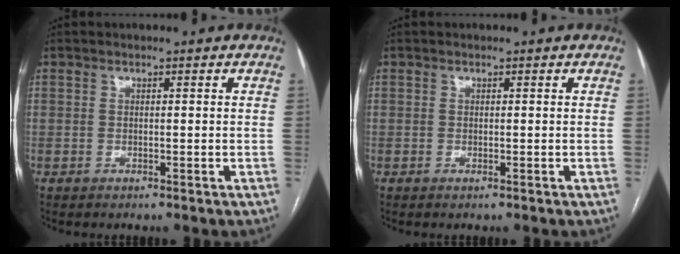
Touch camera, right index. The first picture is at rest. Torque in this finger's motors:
{"motor_torque": [-0.07, -0.07, 0.01, 0.01]}